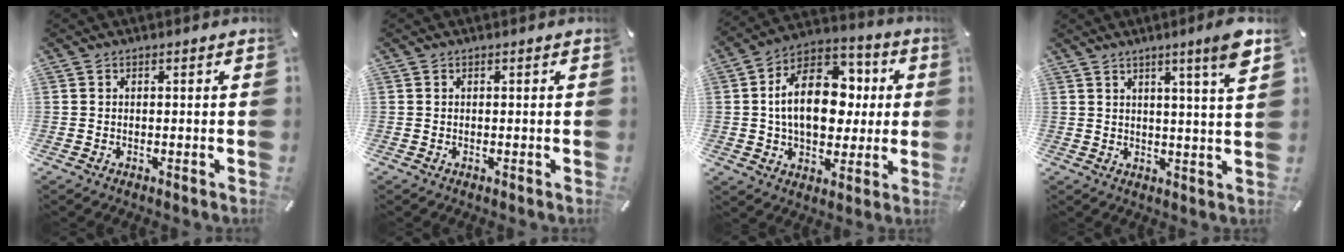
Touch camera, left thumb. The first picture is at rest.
{"total": 0.0}
{"total": 18.1, "force": [1.2, 12.6, 12.9], "torque": [-0.226, 0.003, 0.019]}
{"total": 7.9, "force": [4.6, -0.5, 6.4], "torque": [-0.100, -0.024, 0.067]}